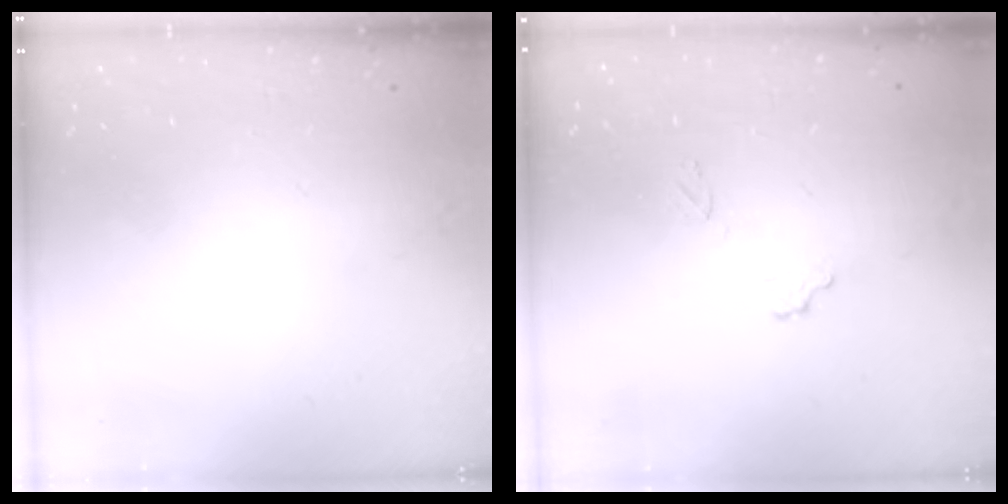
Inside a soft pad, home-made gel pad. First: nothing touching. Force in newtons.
{"total": 6.4, "press": 6.4, "slide": 0.3}